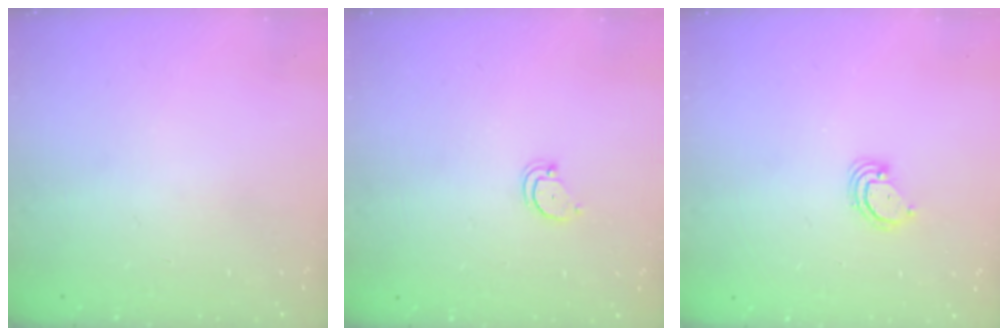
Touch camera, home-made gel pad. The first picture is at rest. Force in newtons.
{"total": 2.4, "press": 2.4, "slide": 0.2}
{"total": 3.2, "press": 3.2, "slide": 0.4}